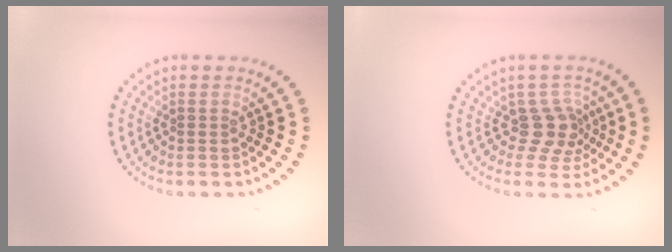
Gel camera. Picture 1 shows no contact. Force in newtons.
{"total": 2.9, "press": 2.2, "slide": 1.8}